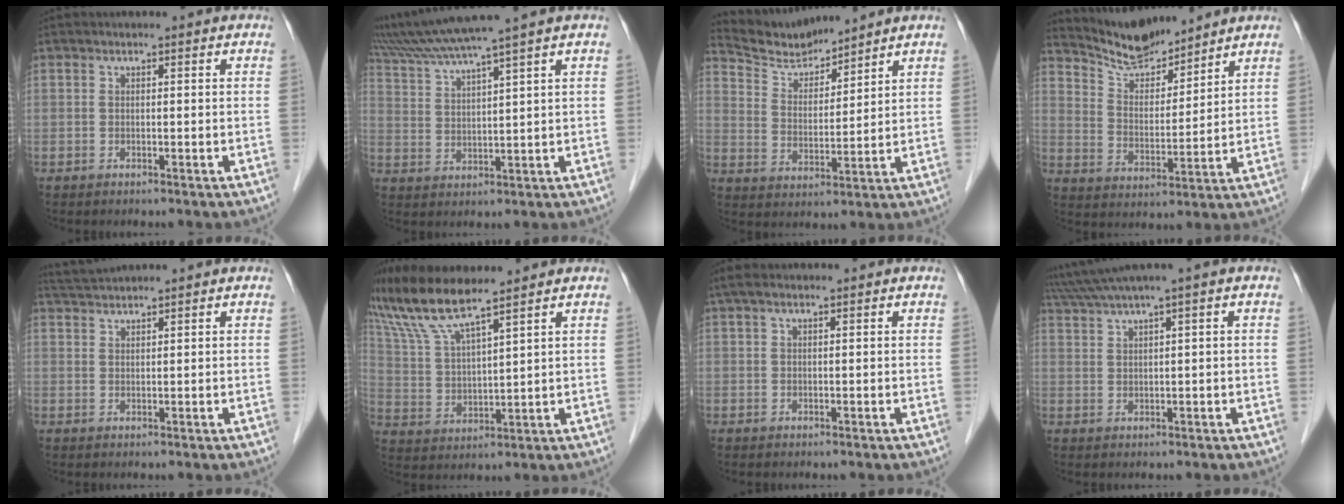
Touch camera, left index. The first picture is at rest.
{"total": 10.5, "force": [8.7, -2.1, 5.6], "torque": [-0.103, 0.017, 0.154]}
{"total": 7.4, "force": [7.4, 0.6, 0.3], "torque": [-0.021, 0.011, 0.151]}
{"total": 8.5, "force": [8.2, 1.2, 1.4], "torque": [-0.036, 0.008, 0.160]}
{"total": 2.8, "force": [2.7, -0.7, 0.2], "torque": [-0.008, 0.015, 0.057]}
{"total": 10.1, "force": [8.4, 0.0, 5.5], "torque": [-0.125, 0.012, 0.168]}
{"total": 2.7, "force": [1.8, 0.8, 1.8], "torque": [-0.041, 0.034, 0.035]}
{"total": 5.0, "force": [3.7, -1.4, 3.1], "torque": [-0.072, 0.021, 0.077]}